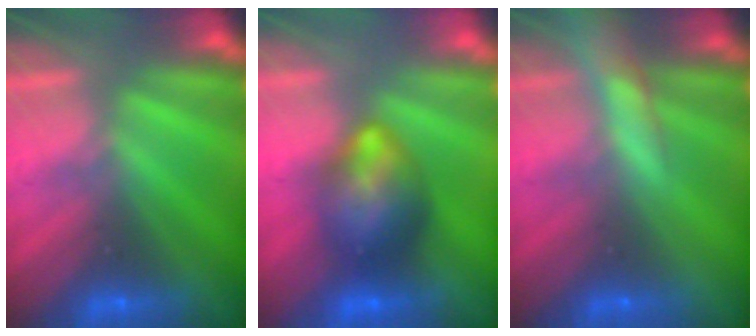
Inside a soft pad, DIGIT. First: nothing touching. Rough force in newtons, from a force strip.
{"total": 7.3}
{"total": 7.5}